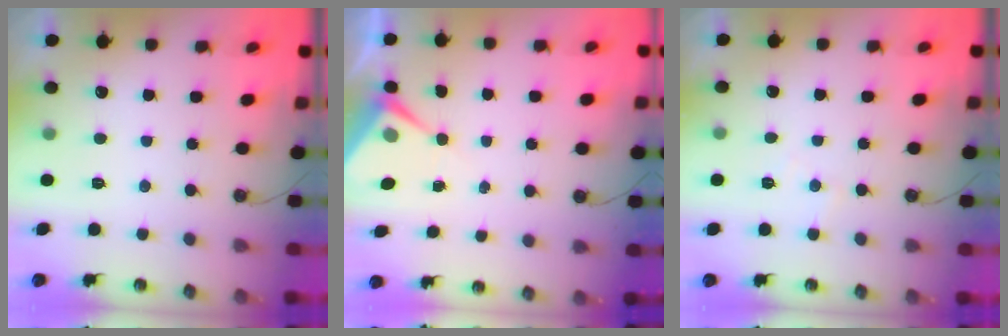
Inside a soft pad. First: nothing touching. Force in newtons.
{"total": 6.0, "press": 6.0, "slide": 0.7}
{"total": 5.5, "press": 5.4, "slide": 0.8}